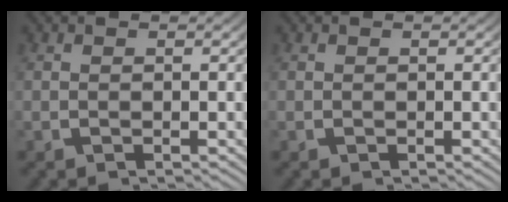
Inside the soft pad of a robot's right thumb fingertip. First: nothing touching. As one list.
[{"total": 0.0}]